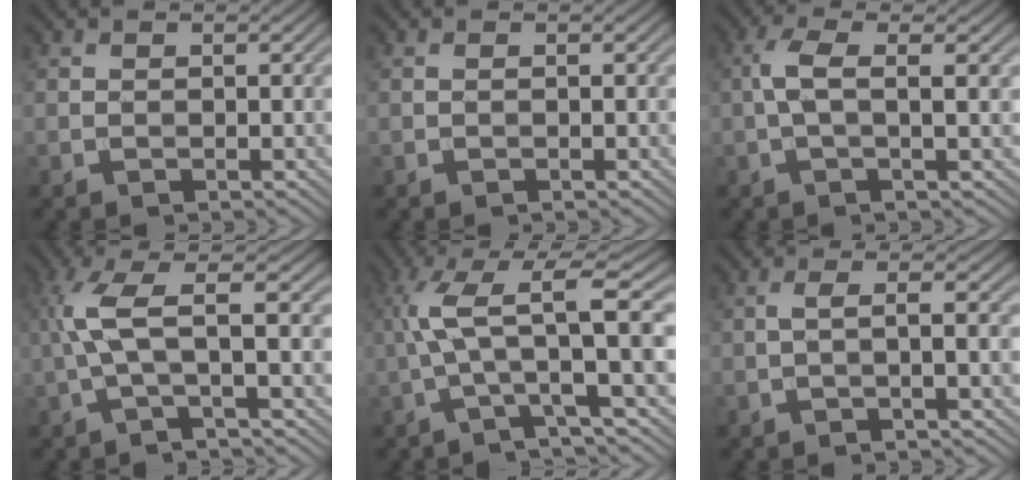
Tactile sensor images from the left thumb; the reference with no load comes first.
{"total": 0.0}
{"total": 3.7, "force": [0.3, 0.8, 3.6], "torque": [-0.076, 0.008, 0.003]}
{"total": 5.8, "force": [0.0, 0.7, 5.8], "torque": [-0.129, 0.018, -0.010]}
{"total": 8.9, "force": [-0.1, 1.3, 8.8], "torque": [-0.165, 0.024, -0.014]}
{"total": 2.8, "force": [-0.4, 0.6, 2.7], "torque": [-0.039, 0.010, -0.020]}